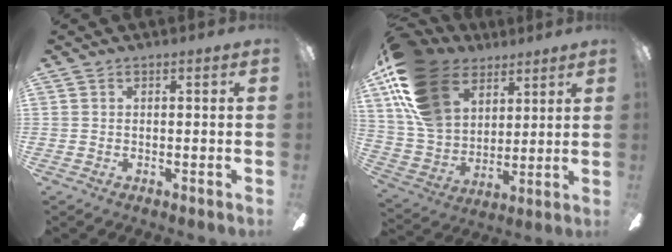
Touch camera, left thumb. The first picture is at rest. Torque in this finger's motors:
{"motor_torque": [0.61, 0.73, 1.69, -1.09, 0.68]}